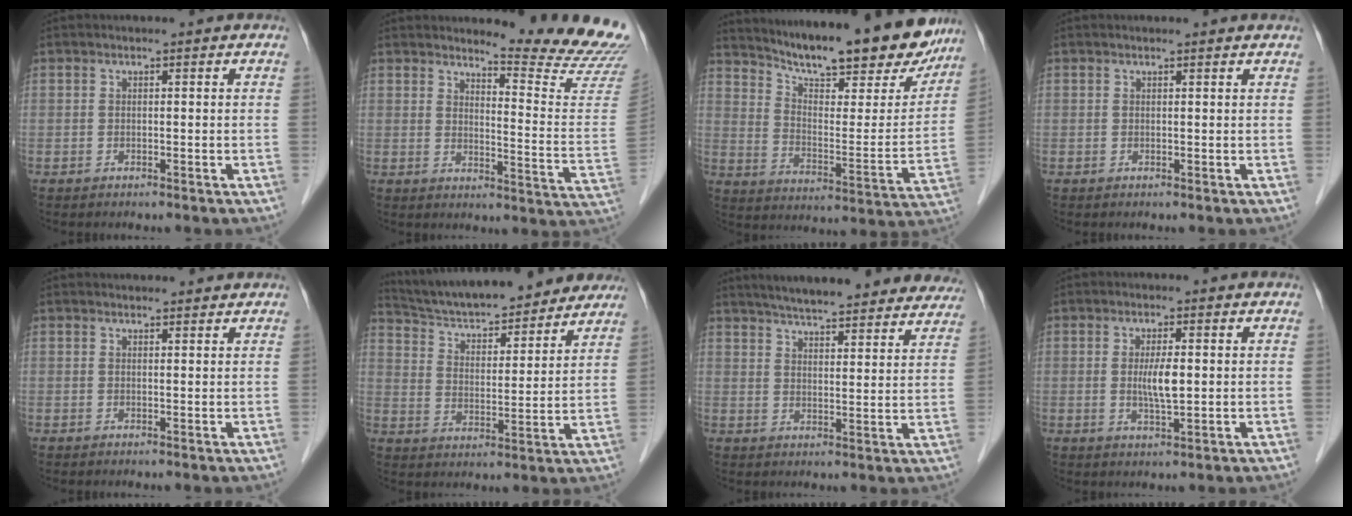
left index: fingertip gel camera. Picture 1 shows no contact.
{"total": 14.1, "force": [13.7, -1.7, 2.9], "torque": [-0.039, -0.134, 0.150]}
{"total": 24.4, "force": [21.0, 4.5, 11.5], "torque": [-0.175, -0.039, 0.285]}
{"total": 1.2, "force": [1.2, 0.0, 0.1], "torque": [-0.012, 0.000, 0.010]}
{"total": 4.0, "force": [3.8, 0.8, 0.7], "torque": [-0.007, 0.013, 0.043]}
{"total": 22.0, "force": [19.8, 4.6, 8.4], "torque": [-0.131, 0.011, 0.283]}
{"total": 25.2, "force": [22.7, 4.3, 10.0], "torque": [-0.147, -0.021, 0.278]}
{"total": 3.9, "force": [0.0, 0.7, 3.8], "torque": [-0.070, -0.008, 0.002]}